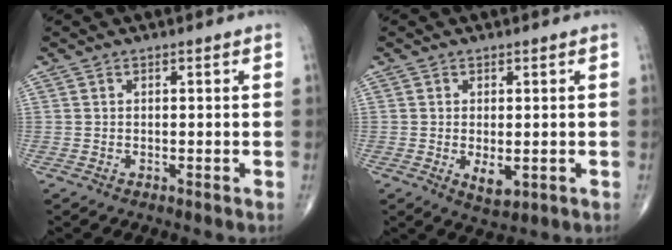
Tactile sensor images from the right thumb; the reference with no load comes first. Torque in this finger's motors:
{"motor_torque": [-0.46, 0.01, 0.25, 0.26, 0.10]}